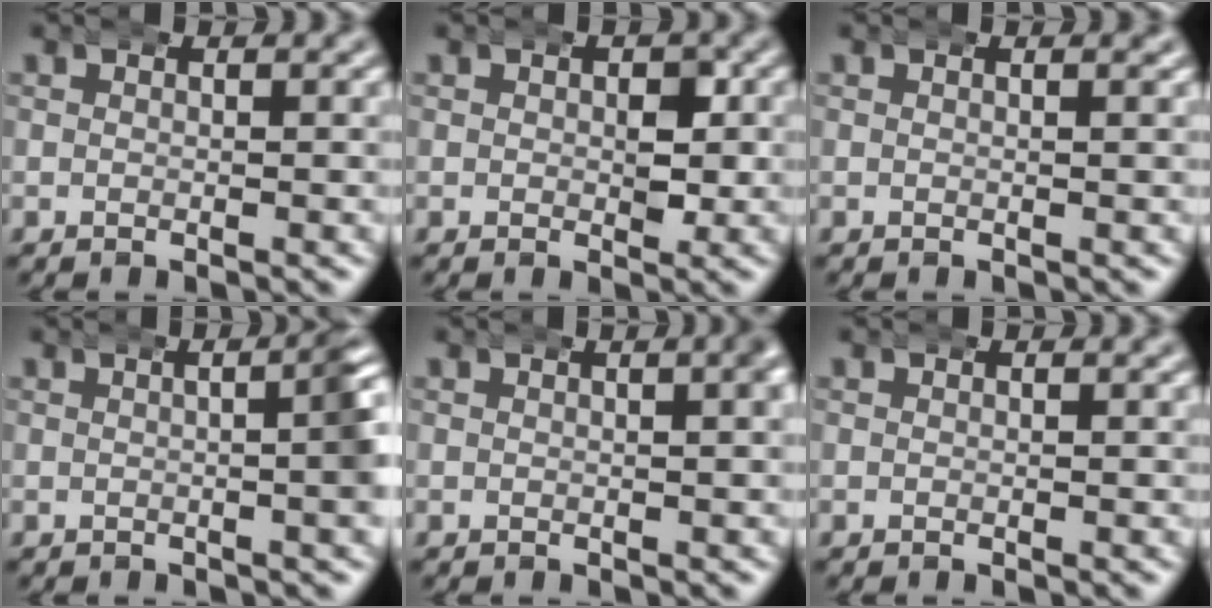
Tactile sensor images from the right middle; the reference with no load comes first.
{"total": 2.4, "force": [0.3, 1.6, 1.8], "torque": [-0.020, -0.005, 0.005]}
{"total": 0.9, "force": [0.4, 0.2, 0.7], "torque": [-0.006, 0.006, 0.001]}
{"total": 6.0, "force": [1.1, 2.0, 5.5], "torque": [-0.054, 0.023, 0.006]}
{"total": 1.7, "force": [0.5, 0.5, 1.5], "torque": [-0.010, 0.012, 0.000]}
{"total": 0.0}